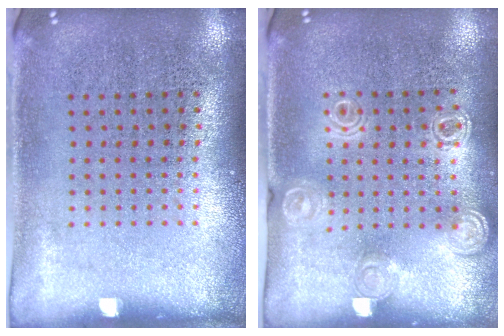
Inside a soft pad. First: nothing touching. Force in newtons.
{"total": 1.4, "press": 1.3, "slide": 0.2}